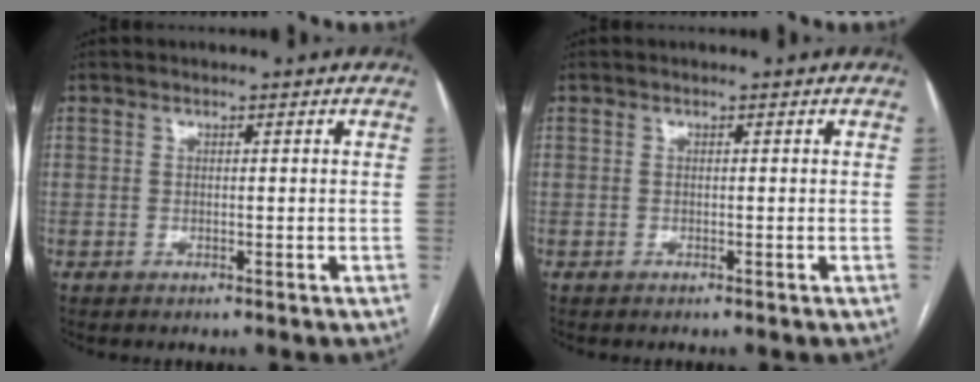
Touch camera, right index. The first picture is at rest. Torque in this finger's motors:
{"motor_torque": [0.20, 0.07, -0.03, 0.00]}